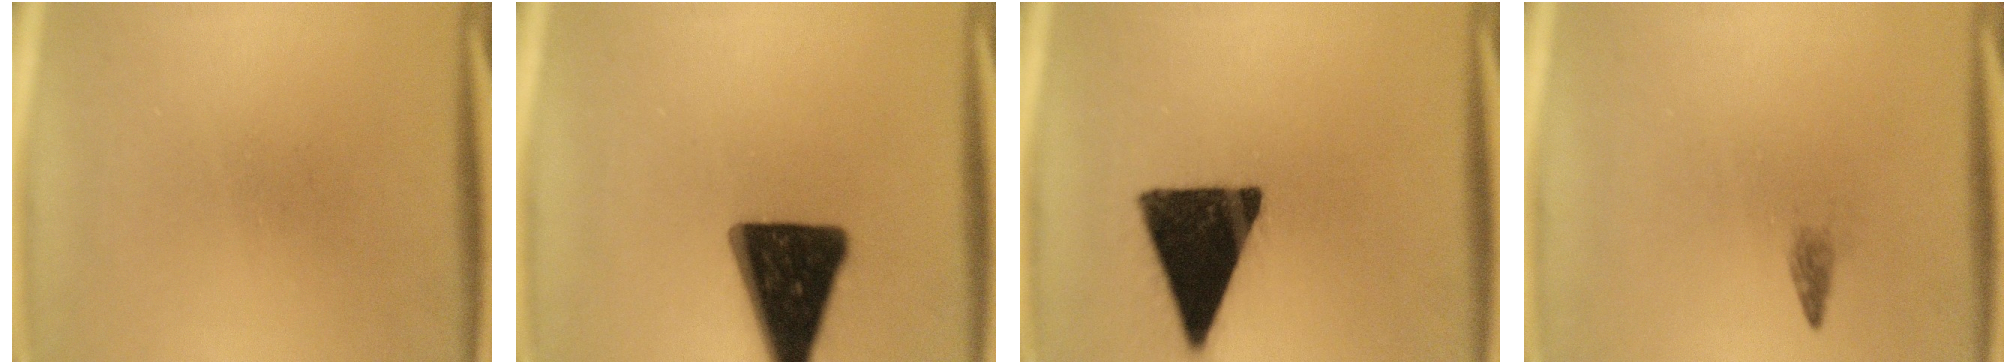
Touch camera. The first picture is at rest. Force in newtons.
{"total": 17.6}
{"total": 17.1}
{"total": 1.0}